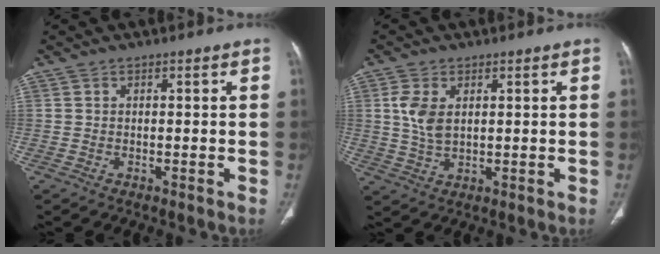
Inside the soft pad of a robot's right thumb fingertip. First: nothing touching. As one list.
[{"total": 5.7, "force": [1.4, 3.3, 4.4], "torque": [-0.092, -0.002, 0.032]}]